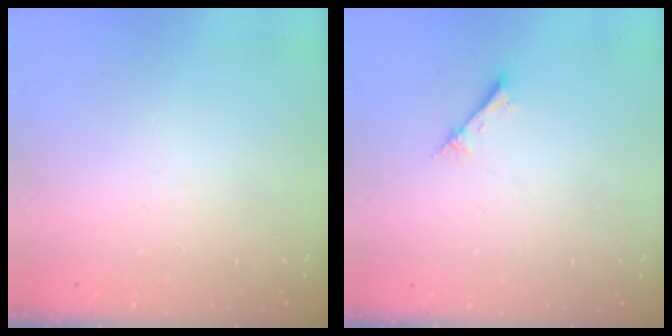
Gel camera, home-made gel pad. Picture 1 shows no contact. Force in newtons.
{"total": 2.4, "press": 2.4, "slide": 0.3}